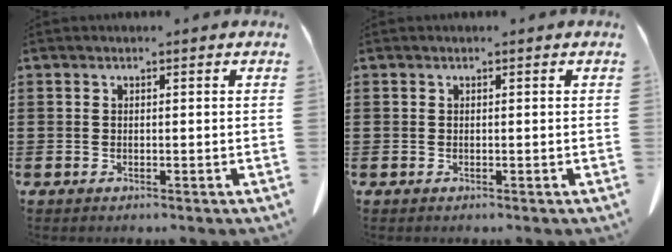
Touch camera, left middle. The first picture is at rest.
{"total": 0.0}